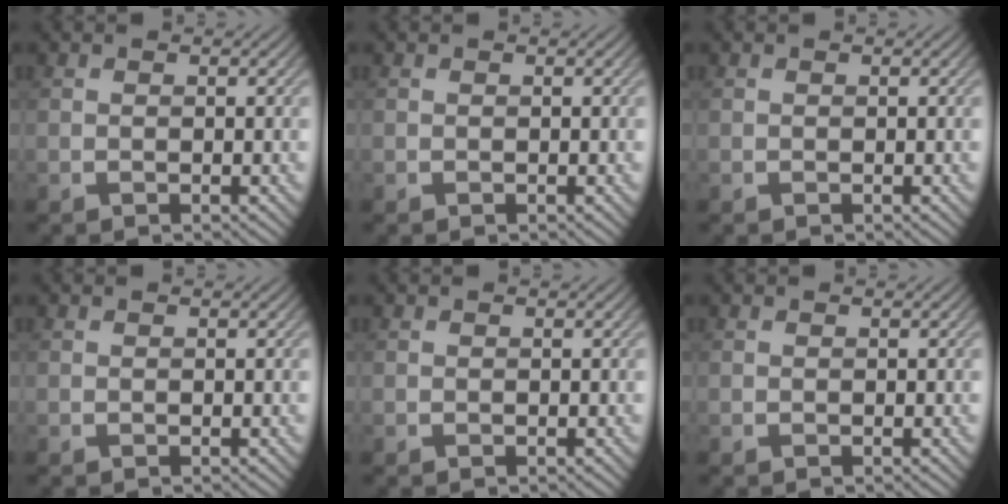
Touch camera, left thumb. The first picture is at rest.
{"total": 0.0}
{"total": 0.0}
{"total": 0.0}
{"total": 0.0}
{"total": 0.0}